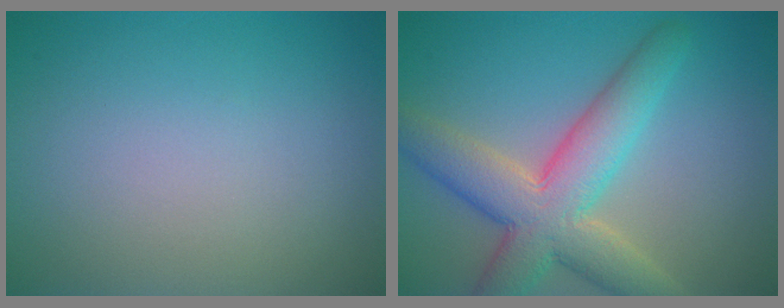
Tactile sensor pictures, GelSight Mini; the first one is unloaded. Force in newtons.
{"total": 7.7, "press": 7.6, "slide": 0.6}